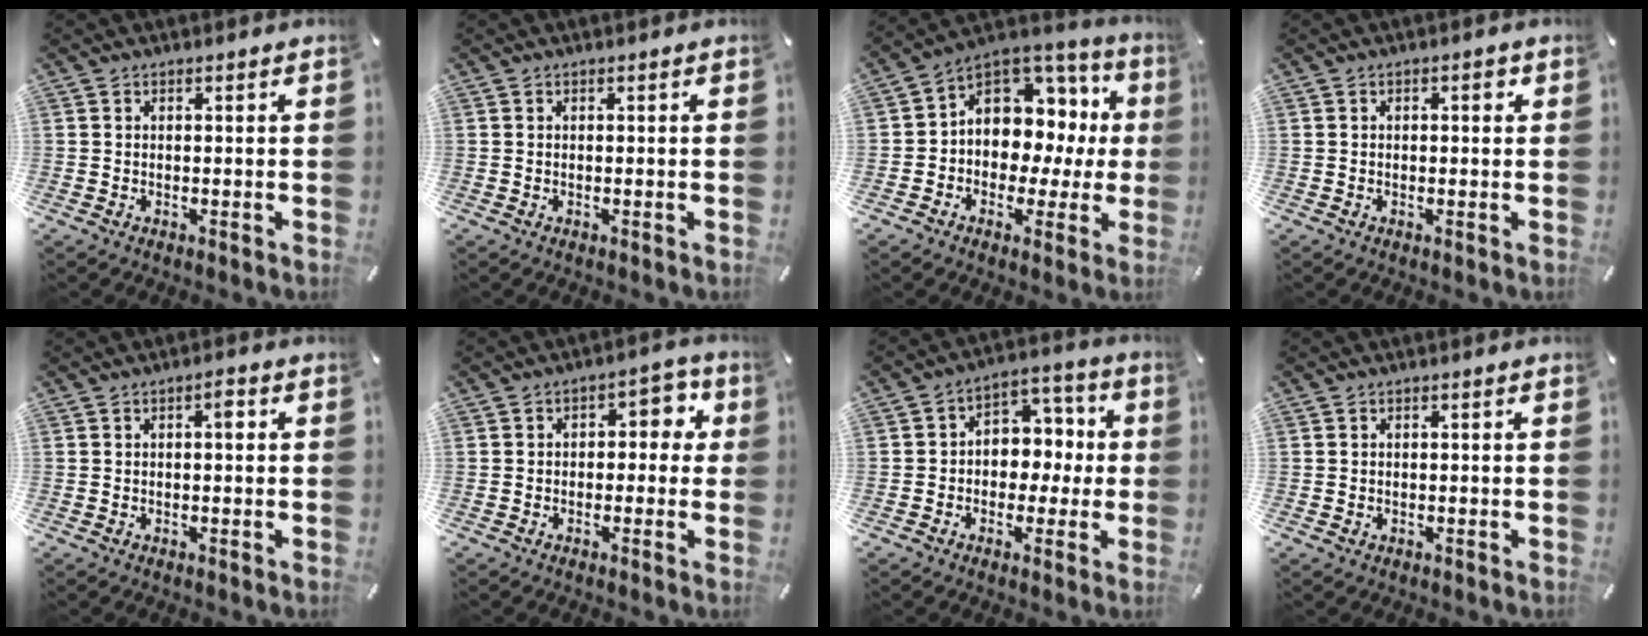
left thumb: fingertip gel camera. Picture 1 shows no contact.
{"total": 0.0}
{"total": 10.4, "force": [2.1, 8.9, 5.1], "torque": [-0.075, -0.032, 0.042]}
{"total": 1.8, "force": [0.4, 0.8, 1.6], "torque": [-0.023, 0.004, 0.003]}
{"total": 2.3, "force": [0.2, 0.8, 2.1], "torque": [-0.037, 0.007, -0.002]}
{"total": 5.7, "force": [0.2, 3.9, 4.1], "torque": [-0.051, 0.006, -0.007]}
{"total": 7.6, "force": [-1.4, 6.9, 2.8], "torque": [-0.036, 0.012, -0.029]}
{"total": 0.7, "force": [-0.2, 0.6, 0.3], "torque": [-0.006, 0.003, -0.005]}